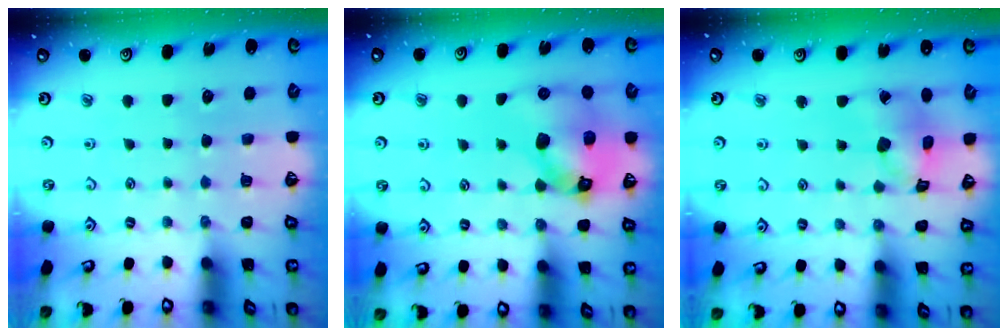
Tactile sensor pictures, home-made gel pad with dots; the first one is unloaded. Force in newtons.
{"total": 15.5, "press": 15.3, "slide": 2.2}
{"total": 11.7, "press": 11.6, "slide": 1.6}